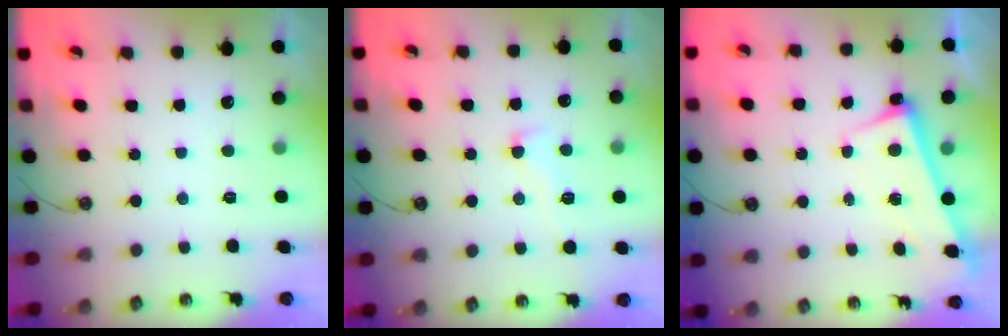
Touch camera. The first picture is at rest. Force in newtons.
{"total": 1.7, "press": 1.4, "slide": 0.9}
{"total": 2.8, "press": 2.7, "slide": 0.8}